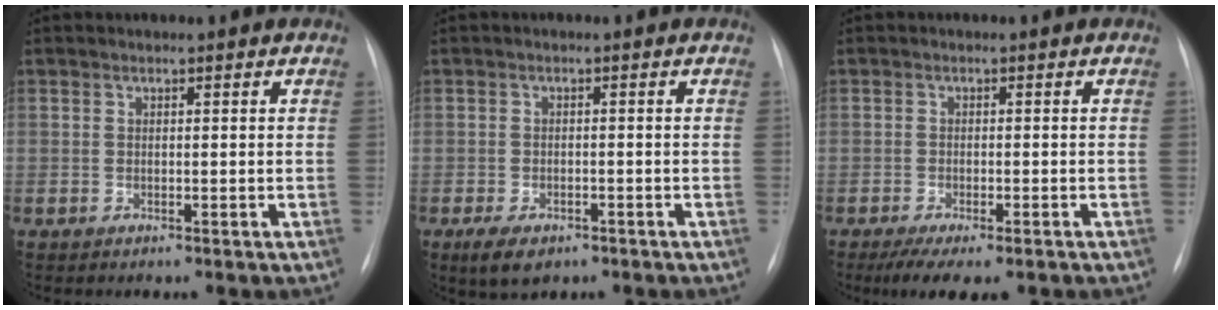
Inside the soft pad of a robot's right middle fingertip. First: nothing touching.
{"total": 4.4, "force": [-2.8, 2.2, 2.6], "torque": [-0.052, -0.007, -0.039]}
{"total": 6.6, "force": [-4.7, 2.1, 4.2], "torque": [-0.062, -0.013, -0.070]}